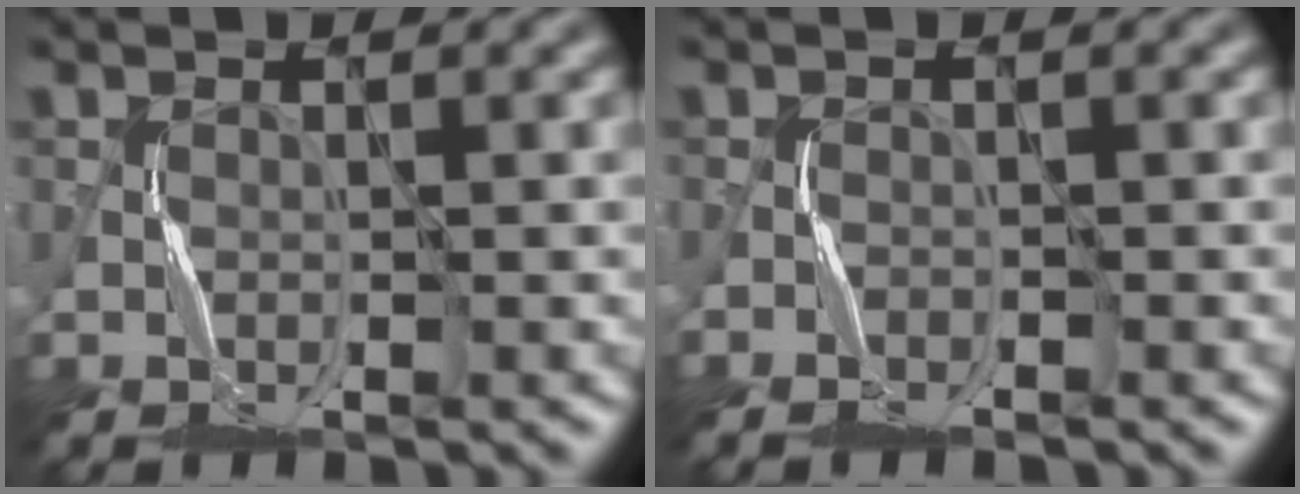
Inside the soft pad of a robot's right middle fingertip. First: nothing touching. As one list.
[{"total": 1.2, "force": [-1.2, -0.1, 0.1], "torque": [-0.007, -0.002, -0.024]}]